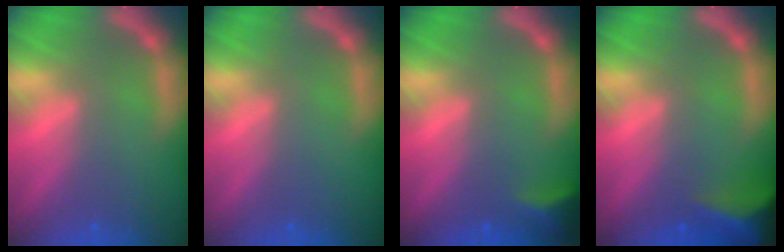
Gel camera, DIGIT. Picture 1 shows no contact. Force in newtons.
{"total": 0.0}
{"total": 2.9}
{"total": 8.5}